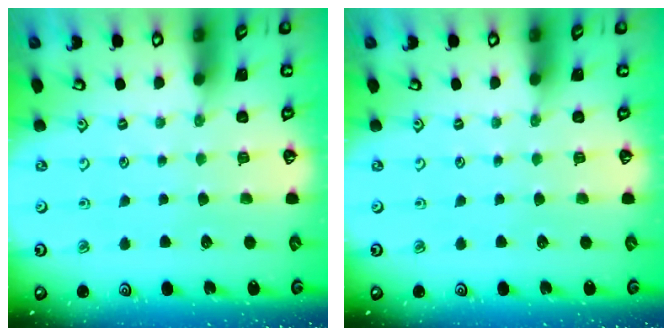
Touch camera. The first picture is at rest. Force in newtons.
{"total": 0.0}